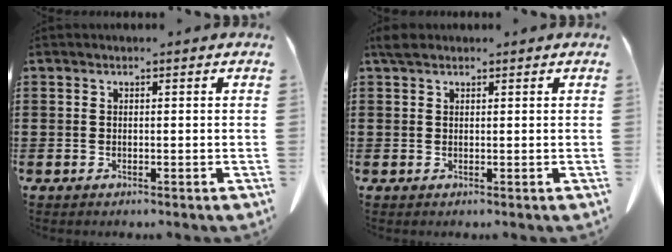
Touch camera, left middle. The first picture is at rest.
{"total": 1.7, "force": [1.2, 0.8, 0.7], "torque": [-0.020, 0.003, 0.025]}